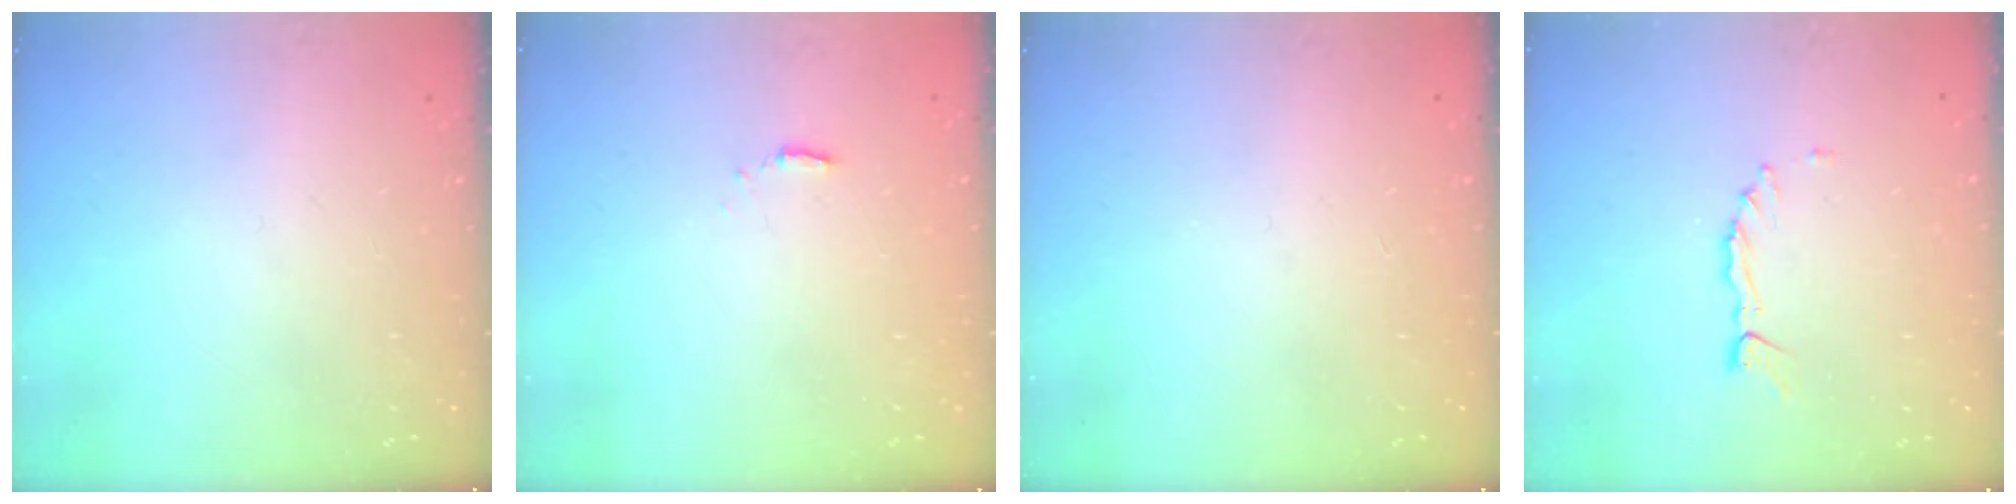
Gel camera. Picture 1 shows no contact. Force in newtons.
{"total": 1.3, "press": 1.3, "slide": 0.3}
{"total": 1.6, "press": 1.6, "slide": 0.2}
{"total": 0.8, "press": 0.8, "slide": 0.1}